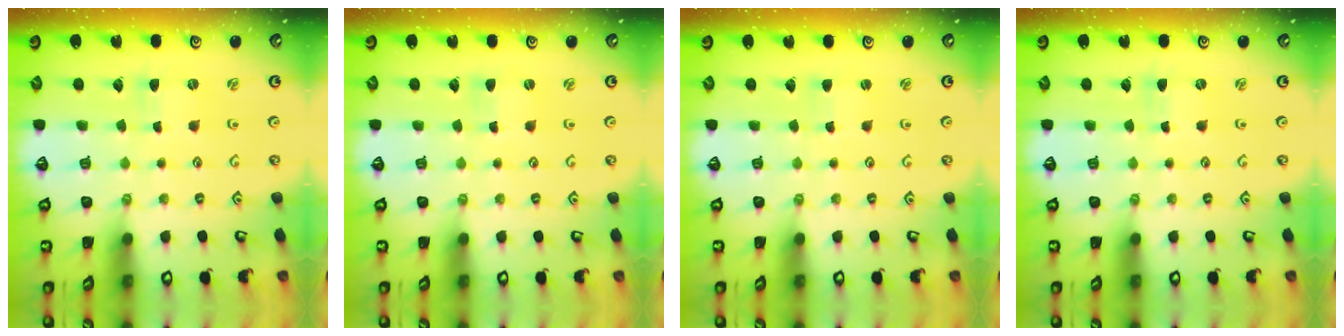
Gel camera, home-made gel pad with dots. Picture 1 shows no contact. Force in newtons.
{"total": 0.0}
{"total": 2.0, "press": 2.0, "slide": 0.4}
{"total": 0.0}